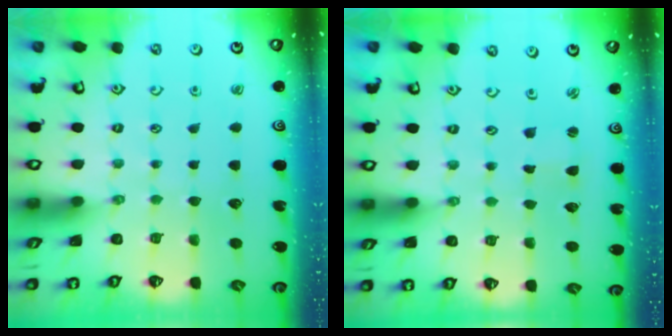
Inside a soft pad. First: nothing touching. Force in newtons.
{"total": 1.1, "press": 1.1, "slide": 0.2}